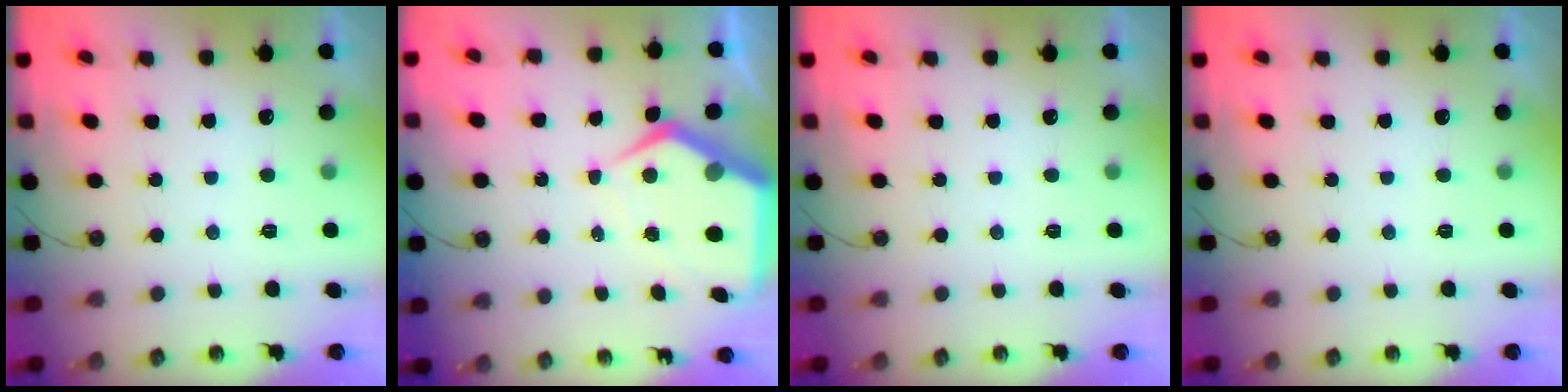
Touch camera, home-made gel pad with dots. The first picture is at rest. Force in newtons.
{"total": 10.2, "press": 10.1, "slide": 1.1}
{"total": 0.0}
{"total": 0.0}